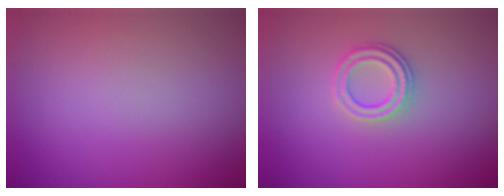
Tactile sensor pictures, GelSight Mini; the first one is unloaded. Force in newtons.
{"total": 2.4, "press": 2.0, "slide": 1.2}